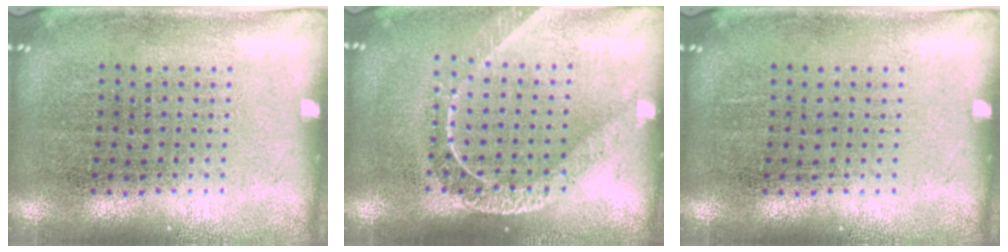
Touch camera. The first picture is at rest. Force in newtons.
{"total": 1.7, "press": 1.5, "slide": 0.9}
{"total": 0.0}